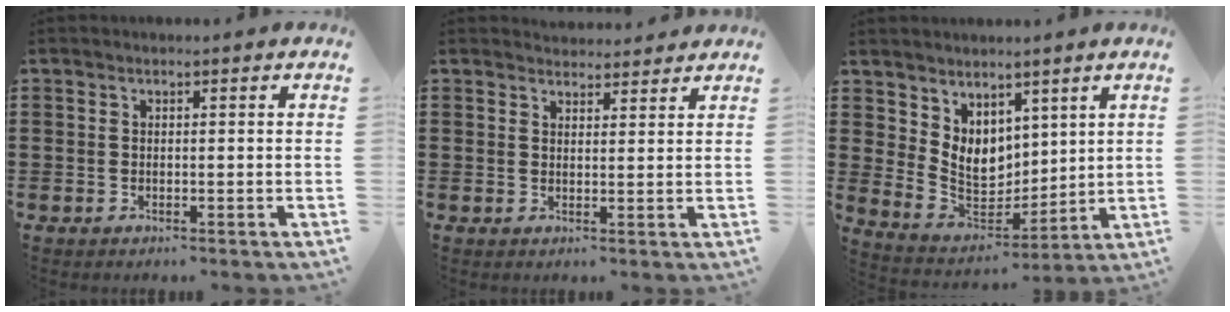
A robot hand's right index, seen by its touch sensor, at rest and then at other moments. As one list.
[{"total": 2.3, "force": [2.3, 0.4, -0.4], "torque": [0.002, -0.001, 0.045]}, {"total": 7.1, "force": [3.9, 5.3, 2.5], "torque": [-0.061, -0.022, 0.077]}]